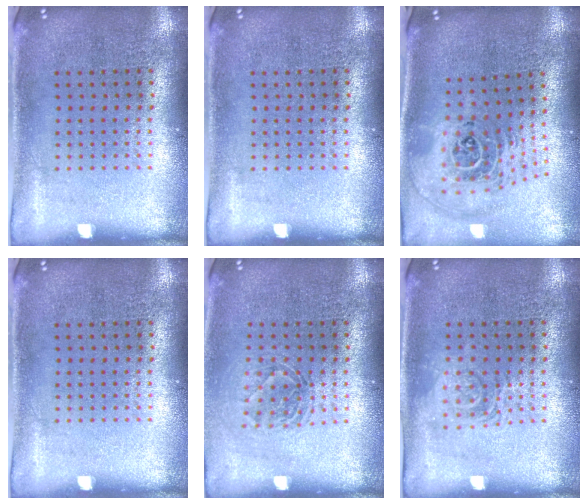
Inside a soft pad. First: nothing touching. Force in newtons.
{"total": 0.0}
{"total": 2.6, "press": 1.8, "slide": 1.9}
{"total": 0.0}
{"total": 1.3, "press": 1.1, "slide": 0.7}
{"total": 1.2, "press": 1.2, "slide": 0.2}